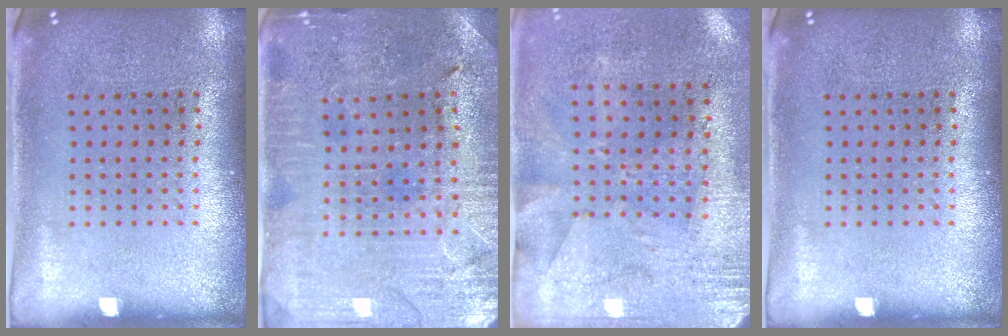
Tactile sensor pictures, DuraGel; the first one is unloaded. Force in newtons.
{"total": 1.2, "press": 1.2, "slide": 0.2}
{"total": 2.8, "press": 2.3, "slide": 1.7}
{"total": 0.0}